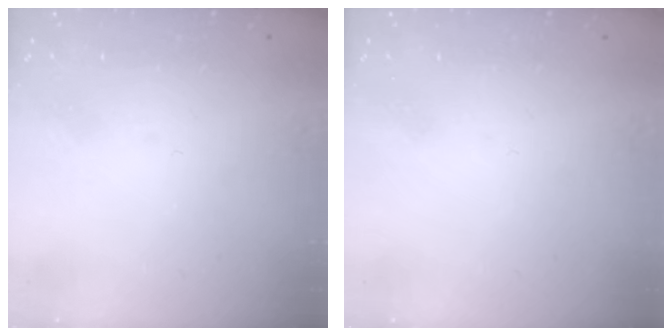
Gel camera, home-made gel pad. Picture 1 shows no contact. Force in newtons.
{"total": 1.5, "press": 1.5, "slide": 0.1}